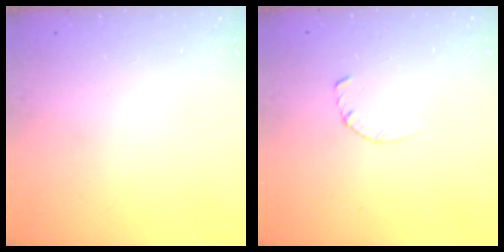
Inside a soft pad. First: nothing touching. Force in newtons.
{"total": 2.8, "press": 2.8, "slide": 0.4}